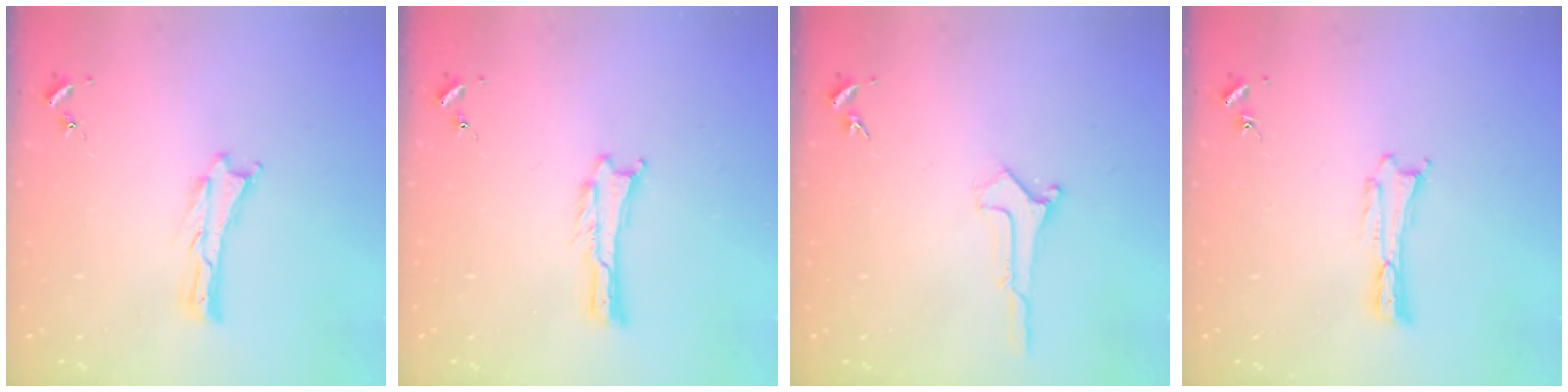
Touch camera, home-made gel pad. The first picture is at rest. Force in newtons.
{"total": 0.0}
{"total": 0.6, "press": 0.6, "slide": 0.1}
{"total": 0.0}